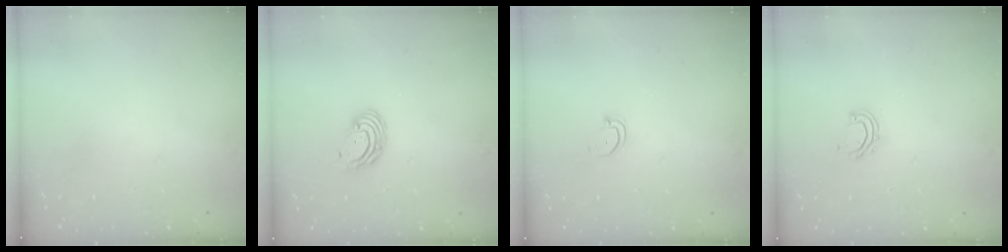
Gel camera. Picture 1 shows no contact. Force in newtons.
{"total": 6.4, "press": 6.3, "slide": 1.2}
{"total": 2.4, "press": 2.4, "slide": 0.2}
{"total": 4.5, "press": 4.4, "slide": 0.4}